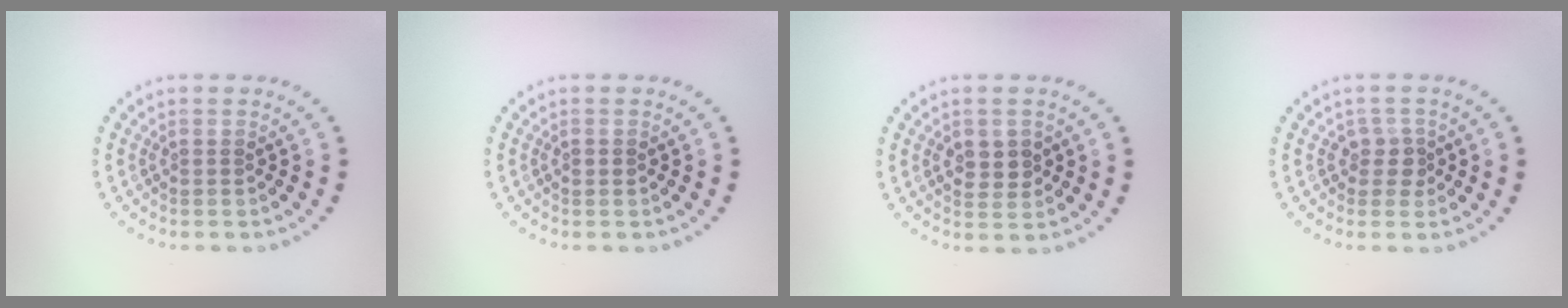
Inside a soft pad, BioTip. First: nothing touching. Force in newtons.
{"total": 0.7, "press": 0.7, "slide": 0.2}
{"total": 2.5, "press": 2.4, "slide": 0.5}
{"total": 1.8, "press": 1.4, "slide": 1.1}